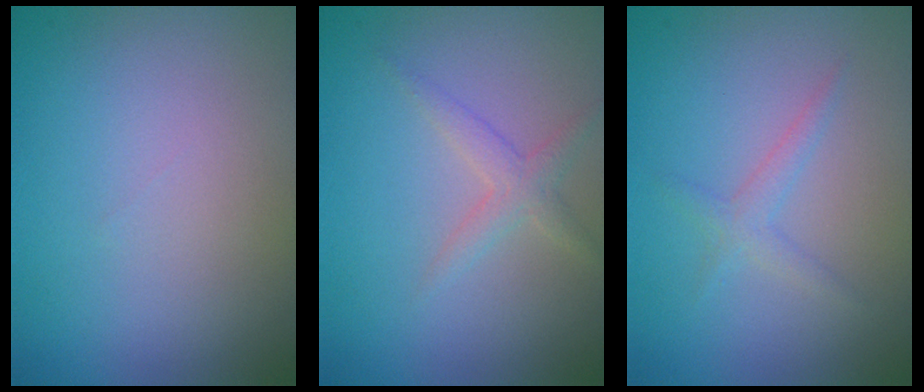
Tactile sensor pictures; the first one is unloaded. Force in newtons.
{"total": 1.7, "press": 1.7, "slide": 0.1}
{"total": 1.3, "press": 1.3, "slide": 0.1}